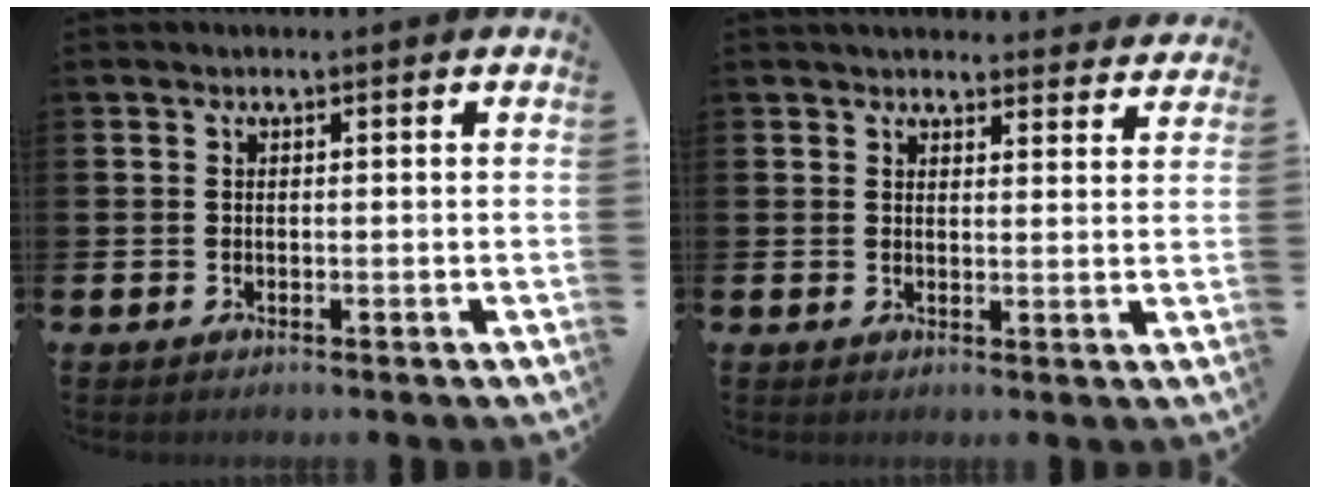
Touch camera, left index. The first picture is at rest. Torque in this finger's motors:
{"motor_torque": [1.02, -1.12, 0.22, 0.04]}